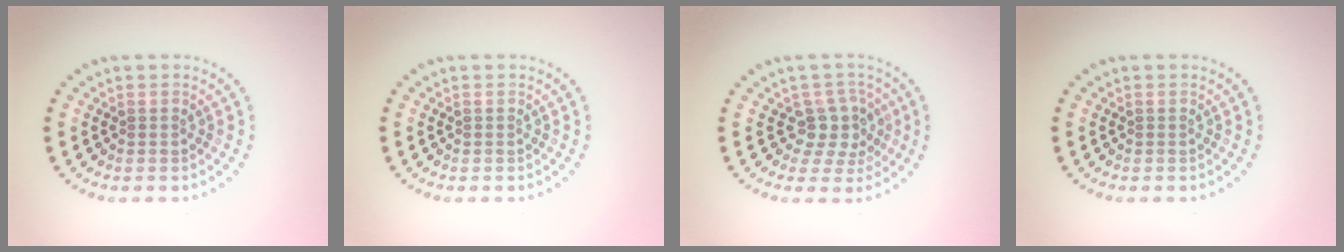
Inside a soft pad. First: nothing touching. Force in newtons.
{"total": 0.0}
{"total": 3.0, "press": 2.4, "slide": 1.9}
{"total": 0.0}